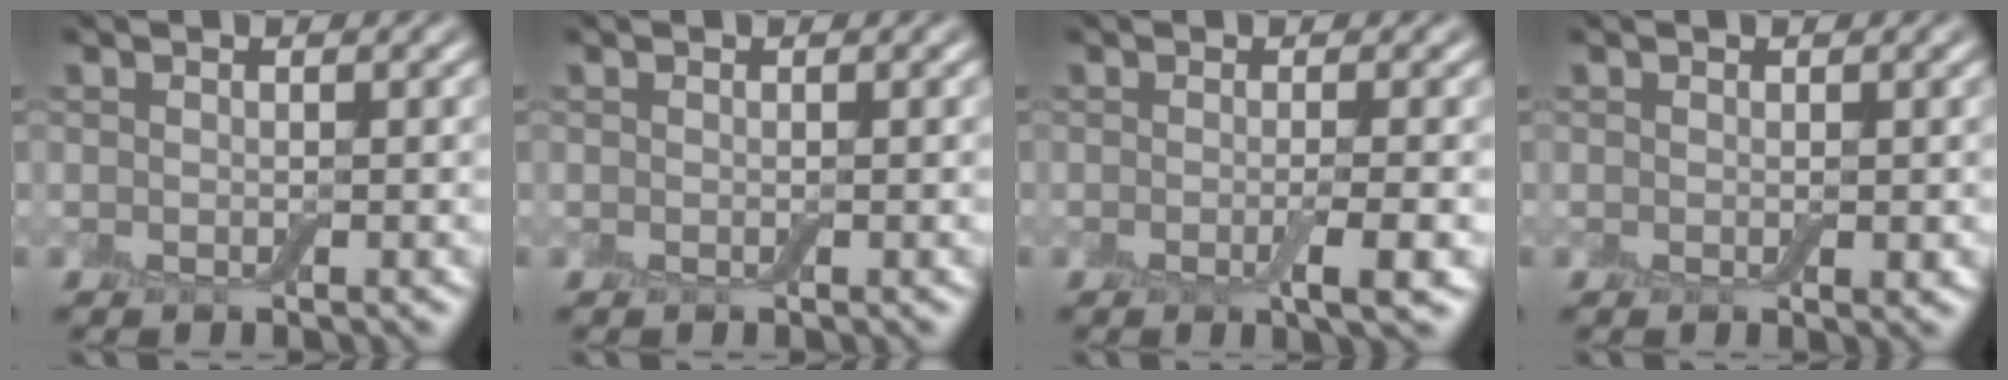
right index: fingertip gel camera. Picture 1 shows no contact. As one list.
[{"total": 0.0}, {"total": 2.7, "force": [-0.6, 0.5, 2.5], "torque": [-0.037, -0.004, -0.013]}, {"total": 0.6, "force": [0.0, 0.3, 0.6], "torque": [-0.007, -0.002, 0.000]}]